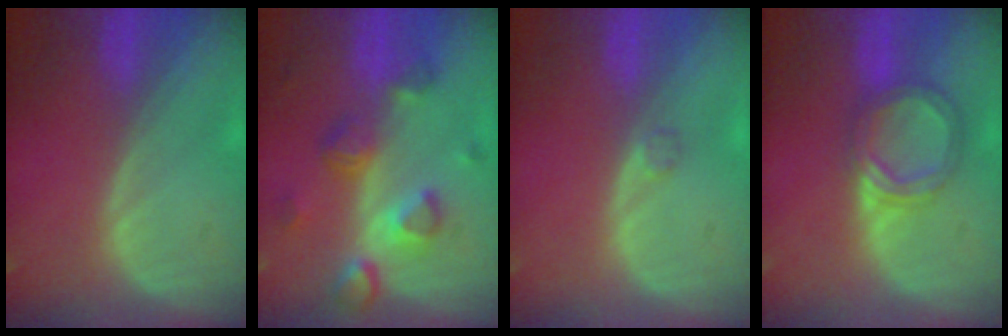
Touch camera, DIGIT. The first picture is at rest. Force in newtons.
{"total": 7.9, "press": 7.1, "slide": 3.5}
{"total": 0.9, "press": 0.9, "slide": 0.1}
{"total": 5.3, "press": 5.3, "slide": 0.2}